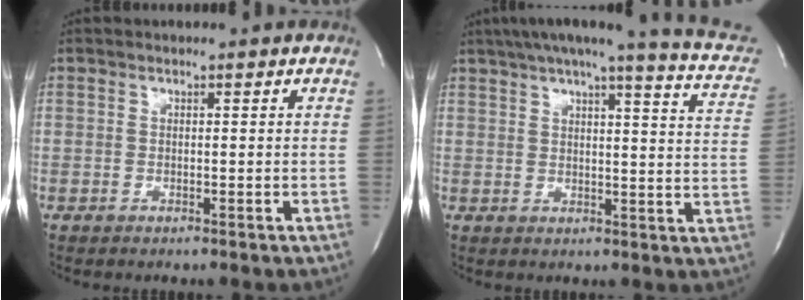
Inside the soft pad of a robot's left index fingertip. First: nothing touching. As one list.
[{"total": 19.2, "force": [15.3, 1.9, 11.4], "torque": [-0.160, 0.000, 0.173]}]